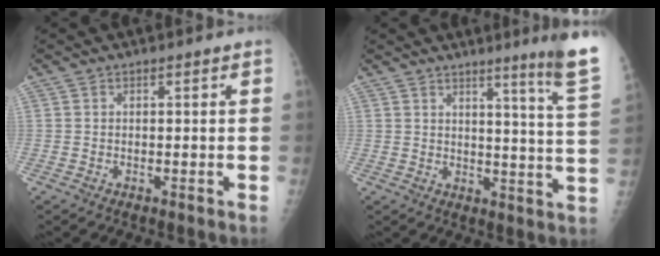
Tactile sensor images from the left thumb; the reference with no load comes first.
{"total": 11.1, "force": [8.0, -0.9, 7.6], "torque": [-0.090, -0.071, 0.091]}